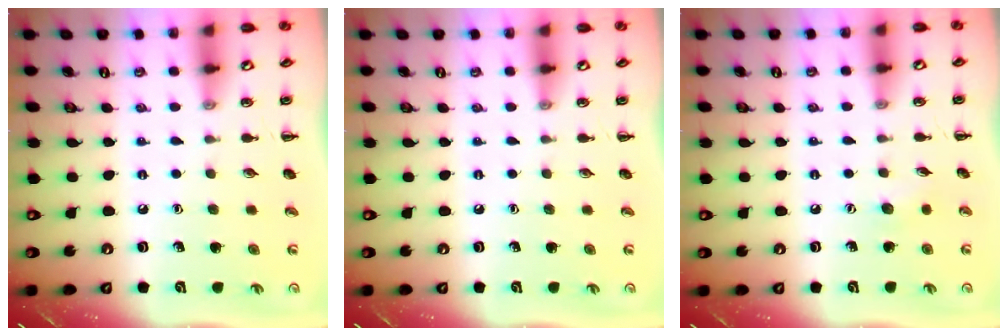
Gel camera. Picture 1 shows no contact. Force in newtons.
{"total": 0.0}
{"total": 3.9, "press": 3.7, "slide": 1.0}